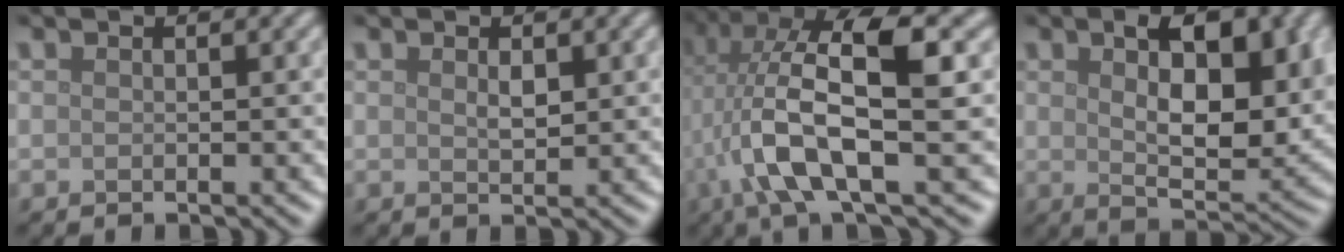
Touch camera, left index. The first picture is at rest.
{"total": 1.2, "force": [0.5, 0.6, 0.9], "torque": [-0.020, -0.001, 0.012]}
{"total": 10.1, "force": [-0.2, 2.9, 9.7], "torque": [-0.189, 0.018, -0.010]}
{"total": 8.0, "force": [2.0, 3.8, 6.8], "torque": [-0.096, -0.005, 0.034]}